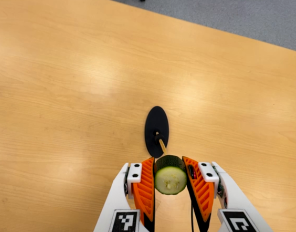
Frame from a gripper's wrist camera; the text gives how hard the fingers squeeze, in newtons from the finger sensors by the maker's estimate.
{"total": 10.9, "left": 10.1, "right": 11.7}